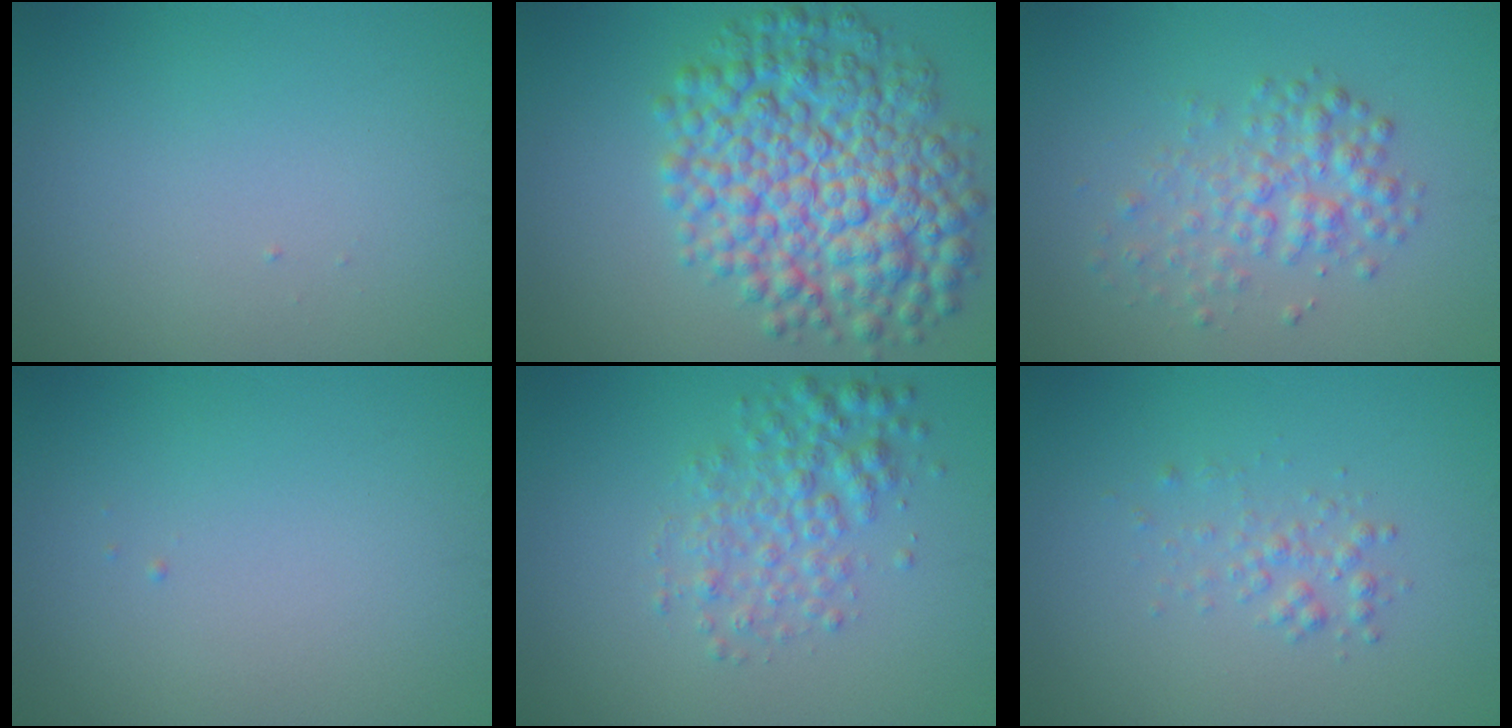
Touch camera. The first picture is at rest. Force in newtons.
{"total": 9.8, "press": 9.8, "slide": 0.1}
{"total": 3.2, "press": 3.2, "slide": 0.1}
{"total": 0.0}
{"total": 3.3, "press": 3.3, "slide": 0.1}
{"total": 1.4, "press": 1.4, "slide": 0.1}